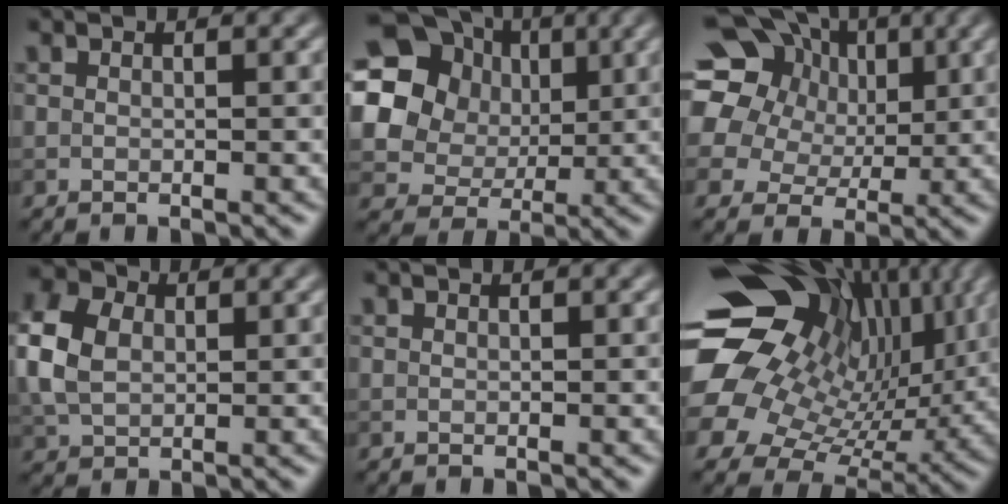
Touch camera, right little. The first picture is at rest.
{"total": 18.2, "force": [5.9, 15.8, 6.9], "torque": [-0.180, 0.031, 0.101]}
{"total": 21.3, "force": [8.0, 17.5, 9.2], "torque": [-0.225, 0.050, 0.121]}
{"total": 6.6, "force": [0.8, 4.9, 4.4], "torque": [-0.126, 0.014, 0.010]}
{"total": 0.0}
{"total": 17.2, "force": [5.9, 12.7, 10.0], "torque": [-0.217, 0.037, 0.118]}